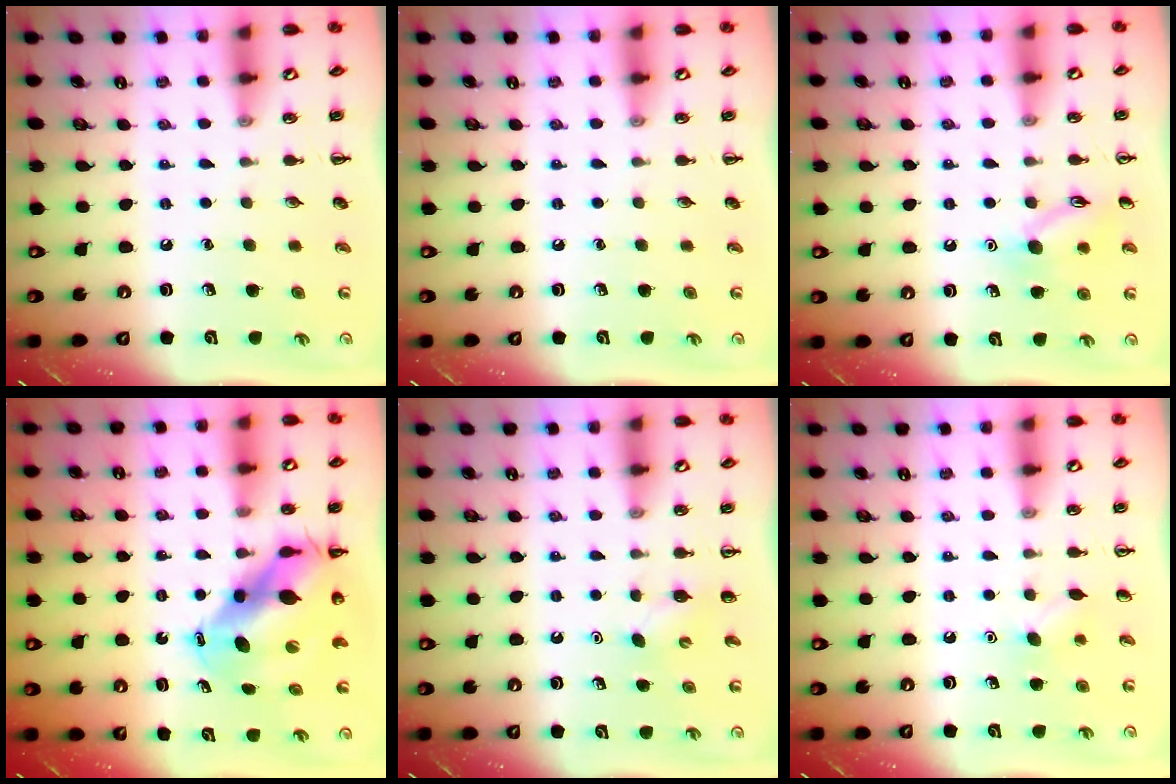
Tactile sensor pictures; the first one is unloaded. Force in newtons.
{"total": 0.0}
{"total": 10.3, "press": 10.3, "slide": 0.6}
{"total": 9.5, "press": 9.1, "slide": 2.4}
{"total": 2.7, "press": 2.6, "slide": 0.7}
{"total": 5.4, "press": 5.1, "slide": 1.7}